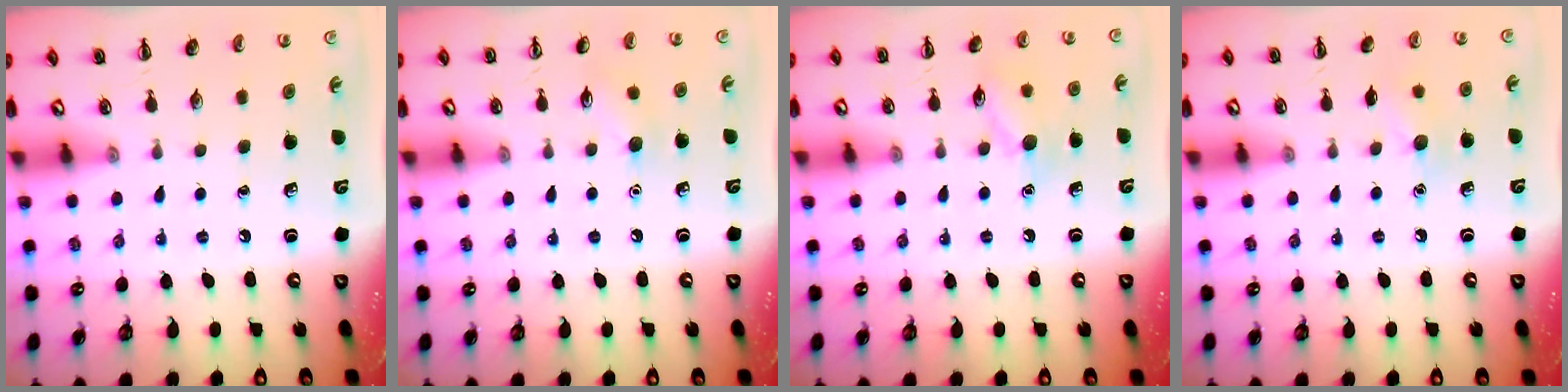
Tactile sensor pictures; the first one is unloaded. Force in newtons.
{"total": 6.3, "press": 6.1, "slide": 1.6}
{"total": 9.1, "press": 9.0, "slide": 1.3}
{"total": 7.2, "press": 6.9, "slide": 1.9}